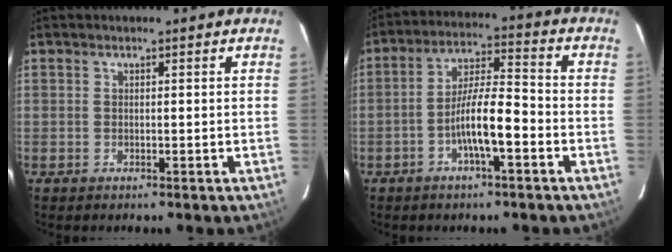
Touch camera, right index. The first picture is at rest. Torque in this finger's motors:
{"motor_torque": [1.37, -0.50, 0.68, 0.15]}